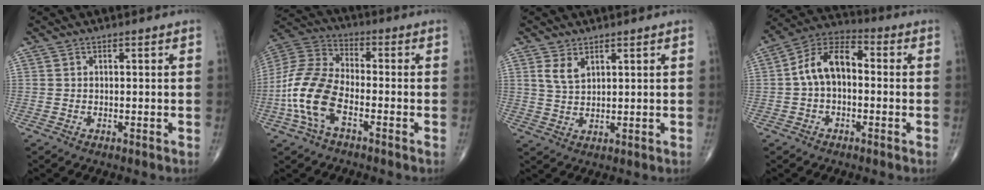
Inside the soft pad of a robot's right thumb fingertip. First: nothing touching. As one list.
[{"total": 14.1, "force": [-4.7, 7.2, 11.1], "torque": [-0.243, 0.032, -0.096]}, {"total": 3.7, "force": [2.1, 1.9, 2.4], "torque": [-0.042, -0.011, 0.047]}, {"total": 10.3, "force": [-0.1, 6.3, 8.1], "torque": [-0.136, 0.038, -0.016]}]